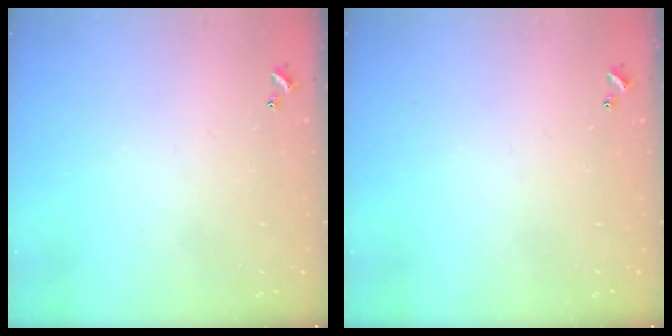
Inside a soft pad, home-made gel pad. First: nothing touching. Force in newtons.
{"total": 0.0}